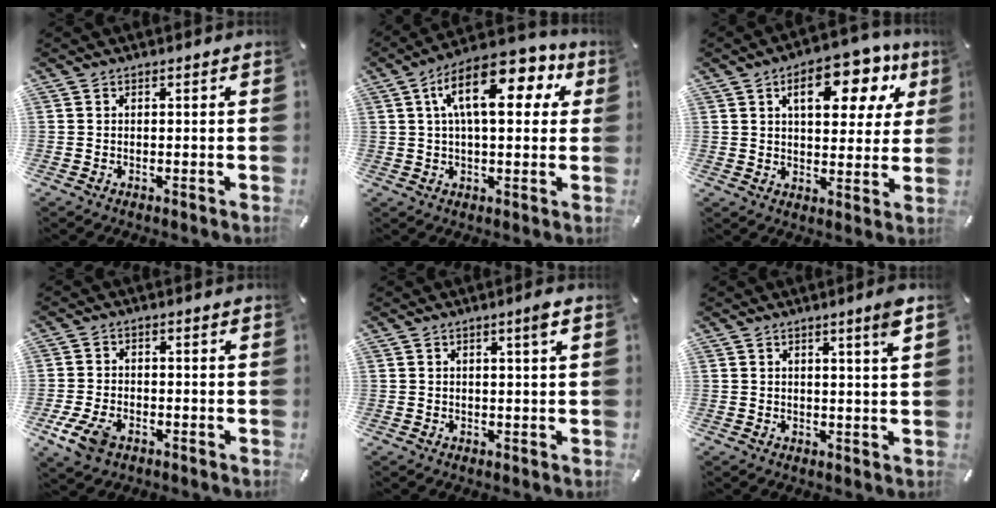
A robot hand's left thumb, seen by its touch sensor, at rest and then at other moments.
{"total": 16.5, "force": [5.9, 7.7, 13.3], "torque": [-0.217, -0.012, 0.094]}
{"total": 15.4, "force": [7.1, 8.1, 11.0], "torque": [-0.144, -0.023, 0.110]}
{"total": 6.4, "force": [-3.1, 3.9, 4.0], "torque": [-0.101, 0.005, -0.061]}
{"total": 2.7, "force": [1.2, 0.1, 2.5], "torque": [-0.041, -0.003, 0.016]}
{"total": 4.0, "force": [2.0, -0.1, 3.5], "torque": [-0.060, -0.006, 0.030]}